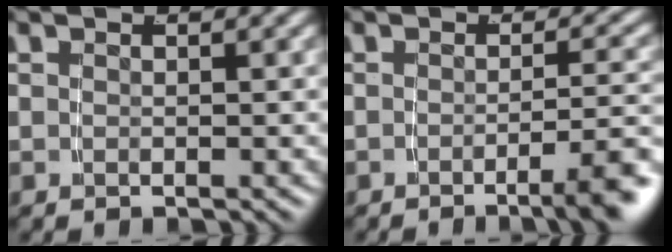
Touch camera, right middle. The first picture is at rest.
{"total": 4.5, "force": [-2.6, 0.2, 3.6], "torque": [-0.039, 0.002, -0.044]}